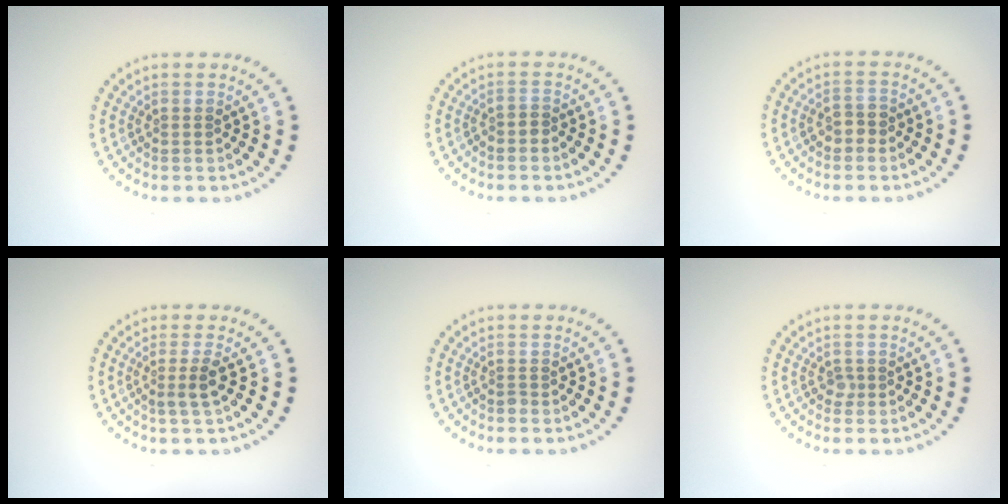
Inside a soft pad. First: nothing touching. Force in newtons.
{"total": 0.8, "press": 0.5, "slide": 0.6}
{"total": 1.7, "press": 1.6, "slide": 0.5}
{"total": 1.8, "press": 1.3, "slide": 1.2}
{"total": 0.5, "press": 0.4, "slide": 0.4}
{"total": 0.9, "press": 0.6, "slide": 0.6}